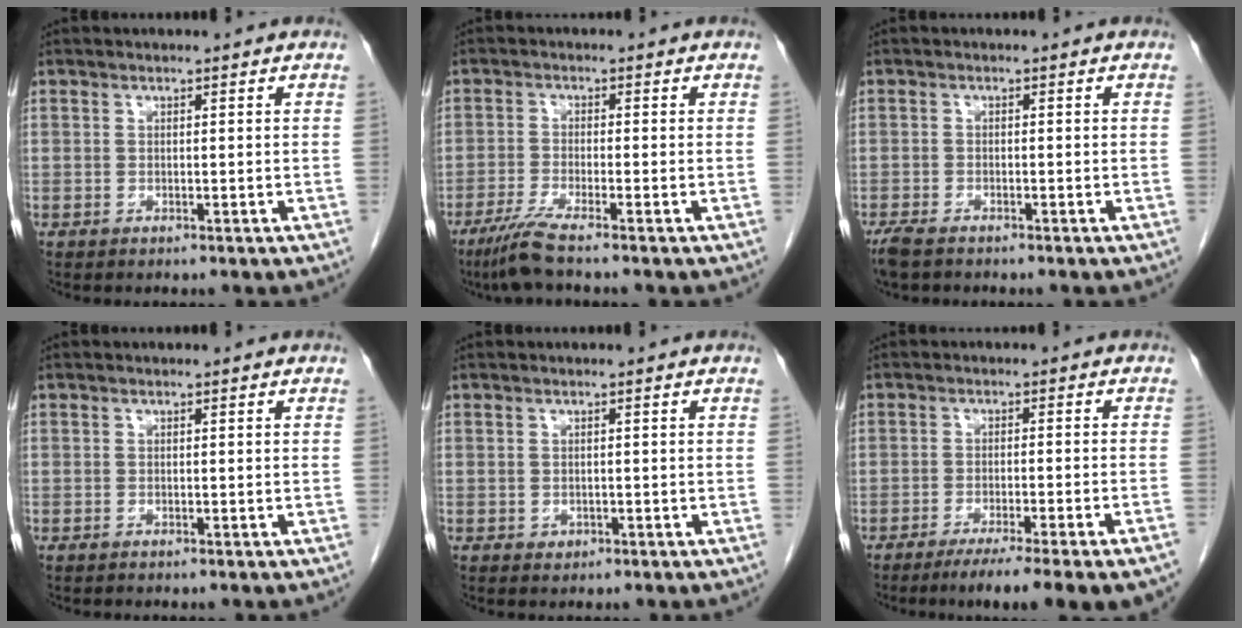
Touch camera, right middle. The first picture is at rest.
{"total": 4.8, "force": [-3.6, -0.8, 3.1], "torque": [-0.064, -0.017, -0.076]}
{"total": 3.6, "force": [-2.9, 1.1, 1.9], "torque": [-0.039, -0.010, -0.048]}
{"total": 0.0}
{"total": 0.8, "force": [-0.3, 0.7, 0.3], "torque": [-0.005, 0.002, 0.000]}
{"total": 14.0, "force": [-10.7, 0.2, 8.9], "torque": [-0.083, -0.025, -0.151]}